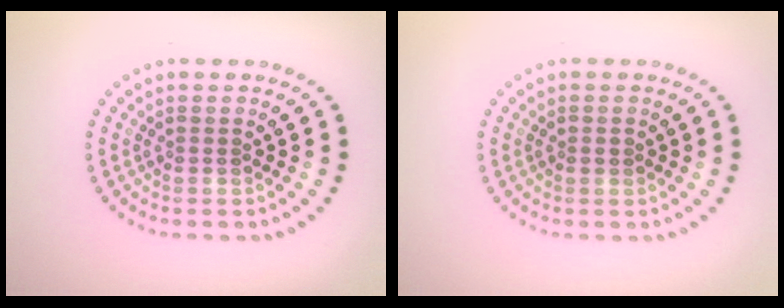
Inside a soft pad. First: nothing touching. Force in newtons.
{"total": 0.7, "press": 0.7, "slide": 0.2}